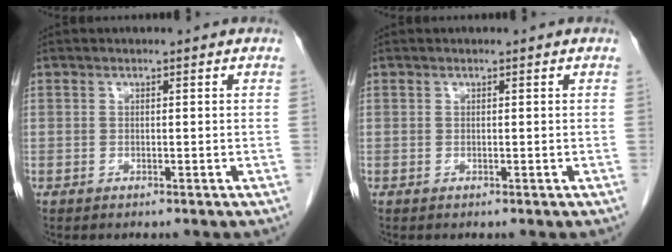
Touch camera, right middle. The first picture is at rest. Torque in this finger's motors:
{"motor_torque": [0.00, 0.00, 0.00, 0.00]}